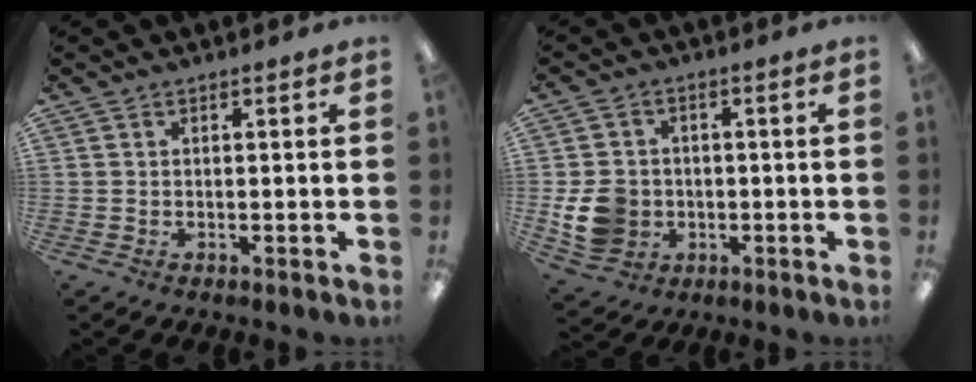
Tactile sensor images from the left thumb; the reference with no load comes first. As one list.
[{"total": 9.1, "force": [-1.5, 8.0, 4.1], "torque": [-0.093, 0.014, -0.024]}]